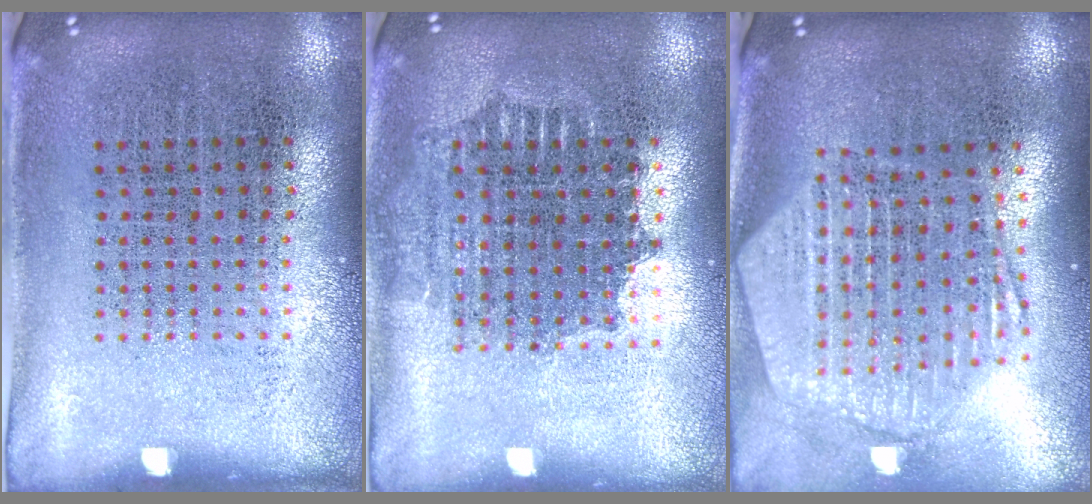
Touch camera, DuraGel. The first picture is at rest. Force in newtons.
{"total": 1.6, "press": 1.3, "slide": 0.8}
{"total": 2.6, "press": 2.1, "slide": 1.5}